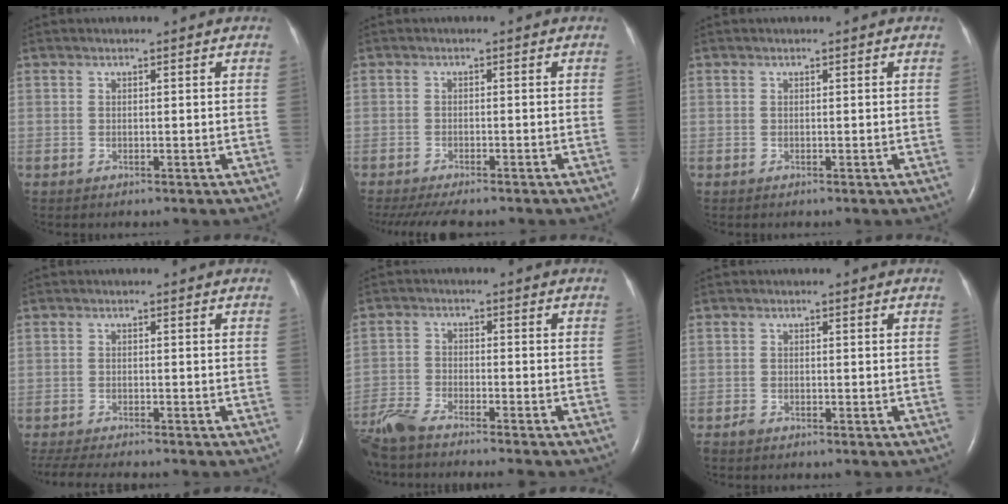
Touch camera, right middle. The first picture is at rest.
{"total": 9.8, "force": [-8.4, 2.0, 4.6], "torque": [-0.070, -0.014, -0.119]}
{"total": 0.0}
{"total": 9.5, "force": [-8.4, 1.3, 4.3], "torque": [-0.068, -0.013, -0.126]}
{"total": 11.4, "force": [-10.1, 1.0, 5.3], "torque": [-0.099, -0.024, -0.168]}
{"total": 0.9, "force": [-0.8, 0.3, 0.2], "torque": [-0.010, 0.000, -0.016]}